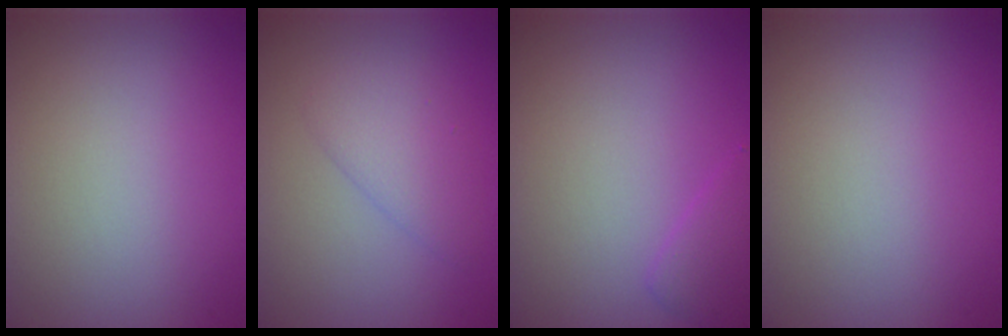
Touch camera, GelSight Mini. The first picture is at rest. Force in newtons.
{"total": 2.5, "press": 2.5, "slide": 0.3}
{"total": 1.7, "press": 1.7, "slide": 0.1}
{"total": 0.0}